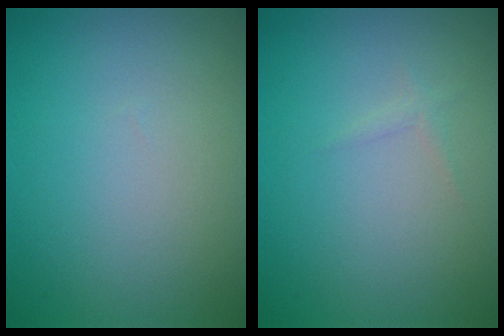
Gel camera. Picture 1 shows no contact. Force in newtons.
{"total": 0.5, "press": 0.5, "slide": 0.0}